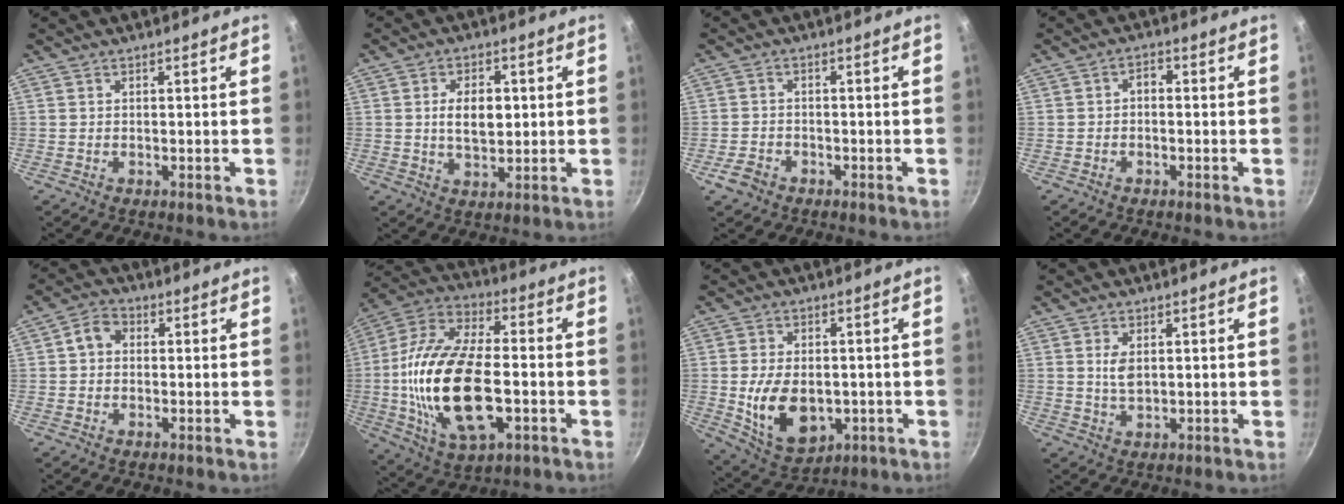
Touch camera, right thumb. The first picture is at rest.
{"total": 7.2, "force": [0.9, 4.2, 5.7], "torque": [-0.076, -0.004, 0.016]}
{"total": 3.3, "force": [-2.0, 2.3, 1.2], "torque": [-0.023, 0.011, -0.034]}
{"total": 2.1, "force": [-0.3, 1.4, 1.6], "torque": [-0.018, 0.013, -0.014]}
{"total": 4.5, "force": [0.4, 3.6, 2.6], "torque": [-0.034, 0.015, -0.002]}
{"total": 24.3, "force": [-3.4, 12.1, 20.8], "torque": [-0.413, 0.014, -0.054]}
{"total": 13.0, "force": [-2.1, 8.5, 9.6], "torque": [-0.143, -0.001, -0.015]}
{"total": 3.2, "force": [0.7, 1.7, 2.6], "torque": [-0.047, -0.008, 0.017]}